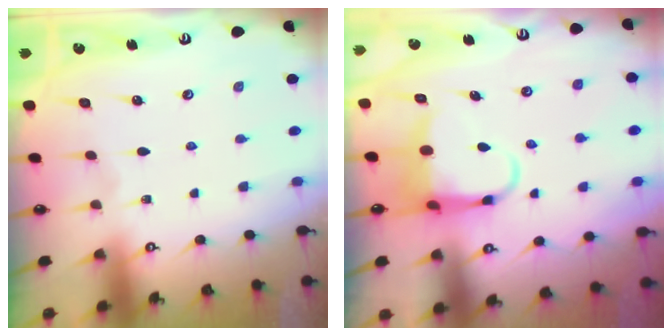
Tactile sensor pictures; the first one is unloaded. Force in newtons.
{"total": 5.6, "press": 5.5, "slide": 1.2}